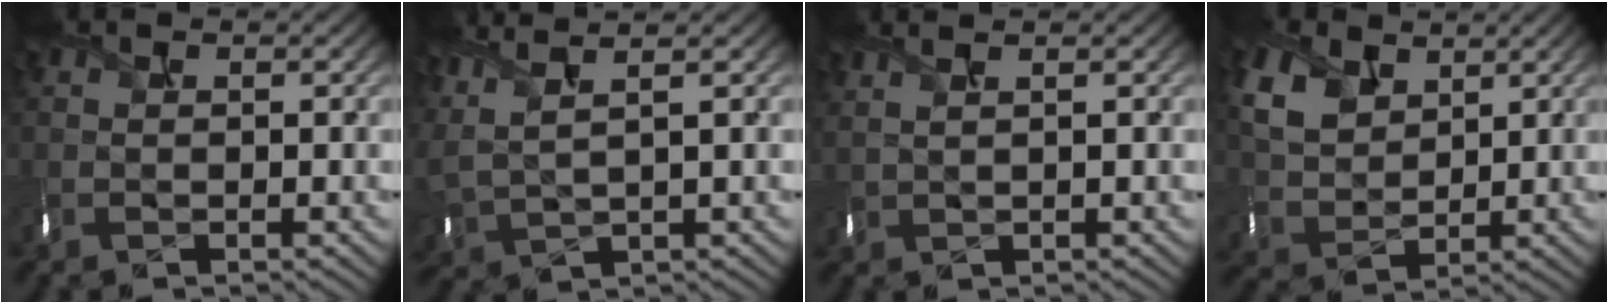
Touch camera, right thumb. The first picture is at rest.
{"total": 6.3, "force": [3.9, 2.0, 4.6], "torque": [-0.137, 0.004, 0.086]}
{"total": 2.4, "force": [1.6, 0.8, 1.6], "torque": [-0.024, 0.007, 0.018]}
{"total": 7.1, "force": [3.8, 4.9, 3.4], "torque": [-0.123, -0.003, 0.087]}